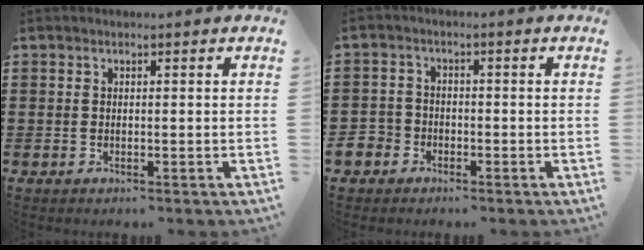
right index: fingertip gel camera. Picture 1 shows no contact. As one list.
[{"total": 3.3, "force": [-2.1, 2.5, 0.5], "torque": [-0.039, -0.004, -0.052]}]